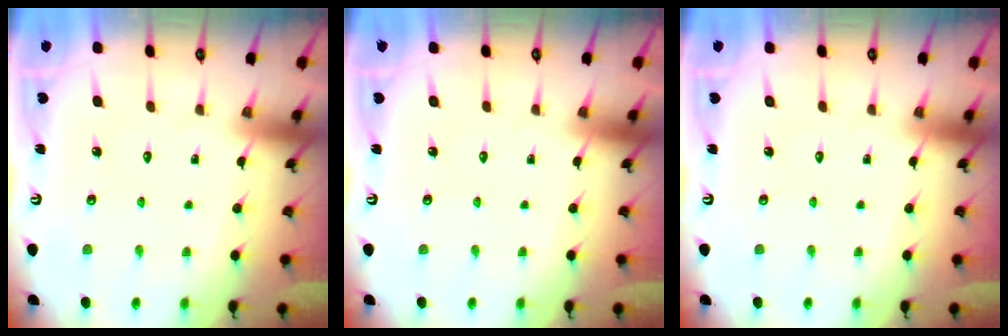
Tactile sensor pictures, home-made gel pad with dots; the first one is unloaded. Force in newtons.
{"total": 0.0}
{"total": 0.0}